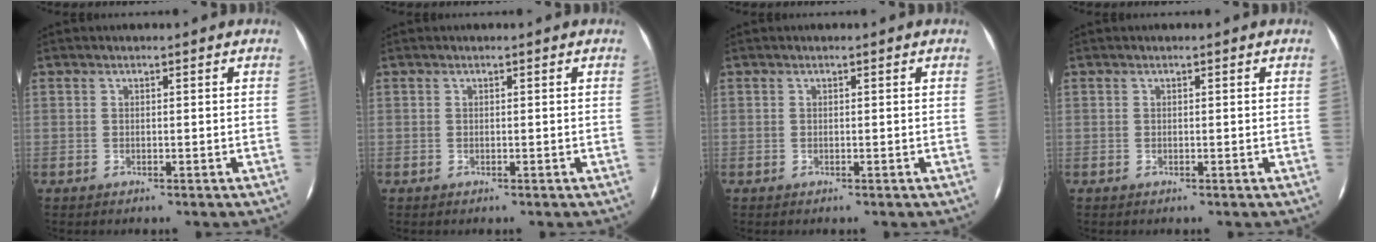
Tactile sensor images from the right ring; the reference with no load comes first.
{"total": 0.0}
{"total": 0.0}
{"total": 0.0}